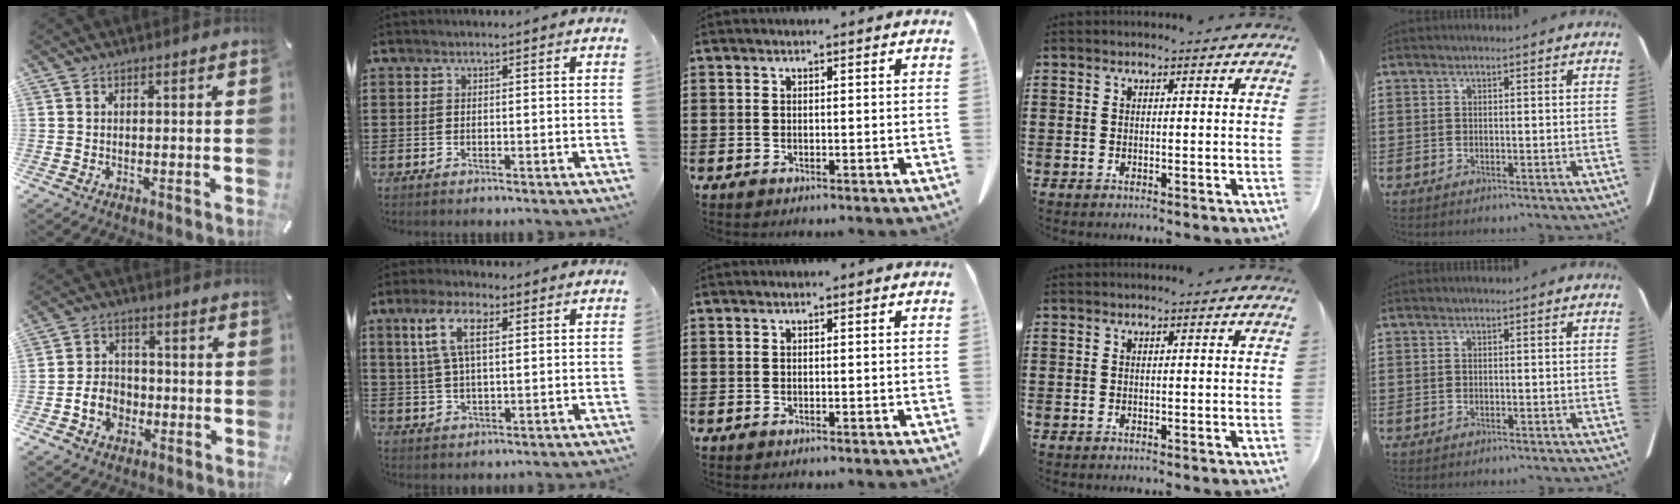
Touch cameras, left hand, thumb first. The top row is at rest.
{"thumb": {"total": 7.4, "force": [-2.3, 6.3, 3.1], "torque": [-0.059, 0.018, -0.041]}, "index": {"total": 7.3, "force": [2.9, 3.0, 6.1], "torque": [-0.129, 0.012, 0.049]}}